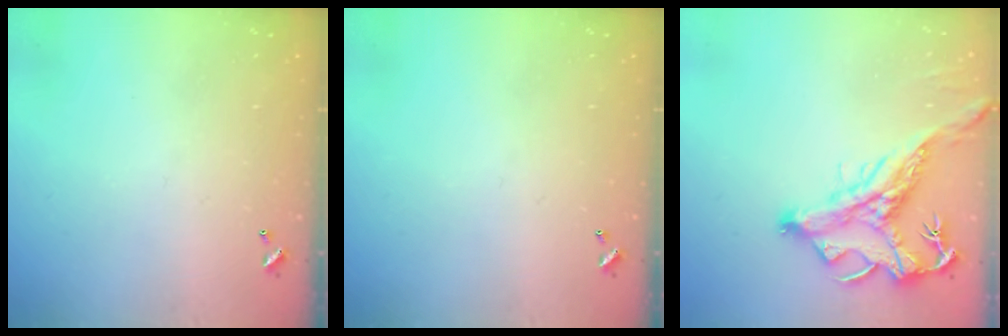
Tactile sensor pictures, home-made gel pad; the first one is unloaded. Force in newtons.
{"total": 0.0}
{"total": 2.9, "press": 2.5, "slide": 1.4}